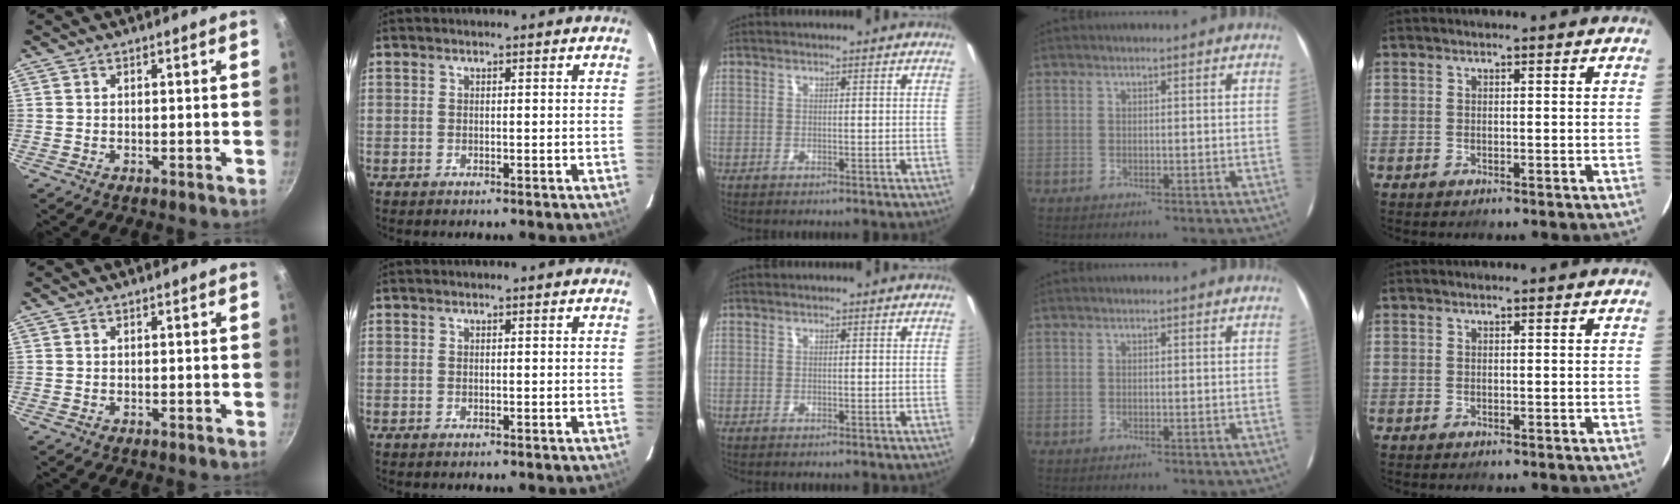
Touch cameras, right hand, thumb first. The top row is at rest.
{}